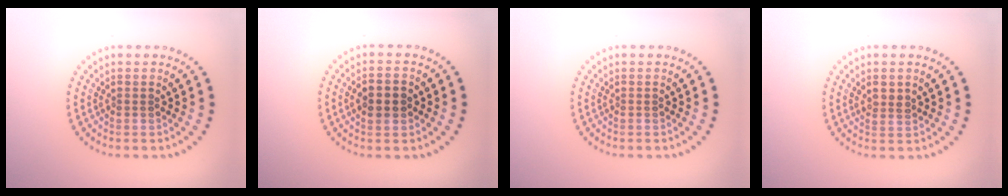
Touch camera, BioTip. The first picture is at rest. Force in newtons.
{"total": 2.5, "press": 2.5, "slide": 0.2}
{"total": 0.0}
{"total": 1.6, "press": 1.4, "slide": 0.8}